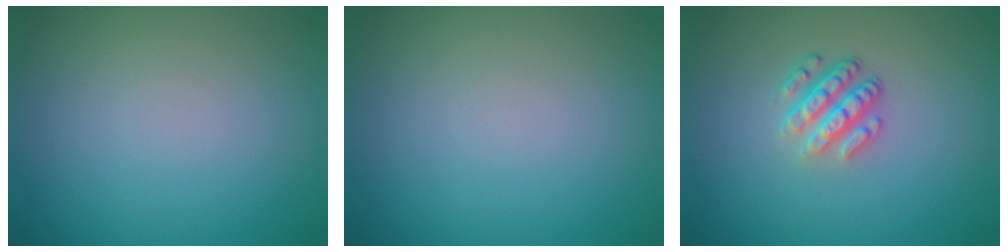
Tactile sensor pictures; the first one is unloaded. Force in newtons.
{"total": 0.0}
{"total": 3.6, "press": 2.6, "slide": 2.5}